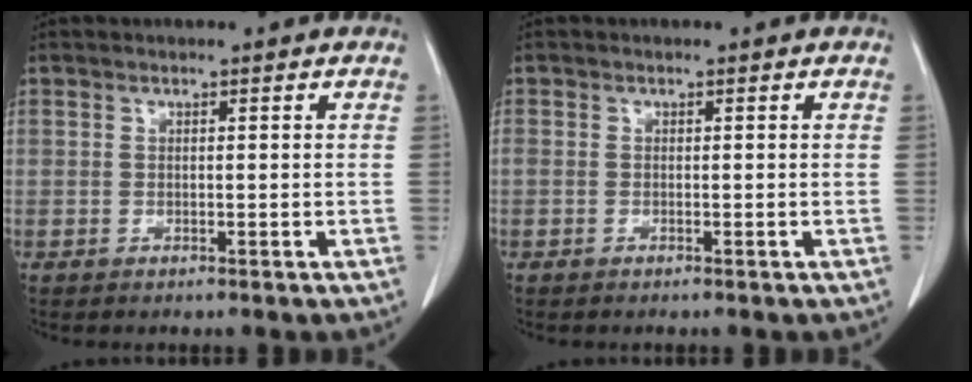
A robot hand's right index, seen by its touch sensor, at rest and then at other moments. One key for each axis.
{"total": 0.0}